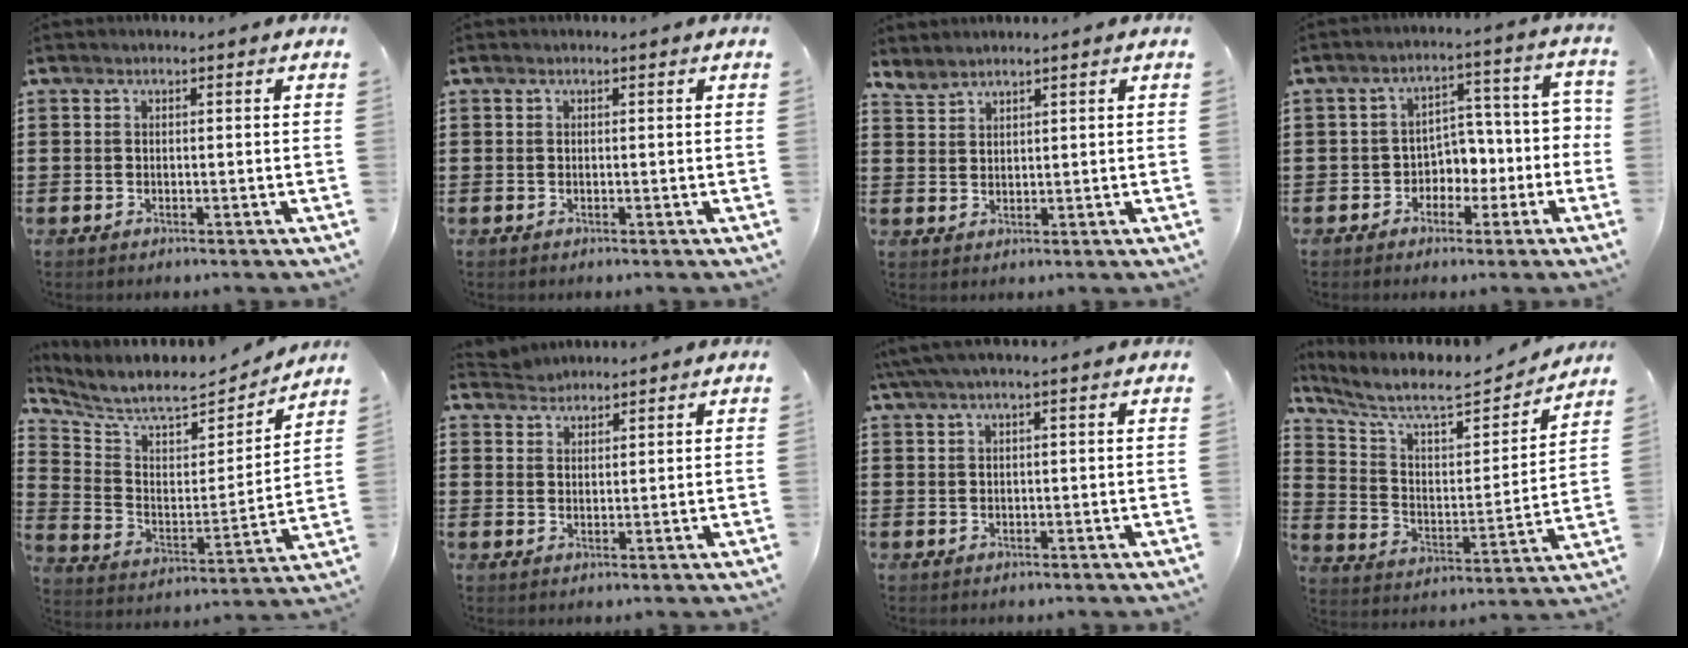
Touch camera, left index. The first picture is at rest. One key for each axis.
{"total": 0.0}
{"total": 2.0, "fx": 2.0, "fy": 0.2, "fz": 0.2, "tx": -0.009, "ty": -0.002, "tz": 0.041}
{"total": 4.5, "fx": -1.6, "fy": 4.0, "fz": 1.3, "tx": -0.042, "ty": 0.000, "tz": -0.035}
{"total": 7.4, "fx": 6.8, "fy": 1.6, "fz": 2.4, "tx": -0.084, "ty": -0.049, "tz": 0.114}
{"total": 2.3, "fx": 2.2, "fy": 0.3, "fz": -0.4, "tx": 0.001, "ty": -0.001, "tz": 0.045}
{"total": 1.8, "fx": 0.6, "fy": 0.0, "fz": 1.7, "tx": -0.038, "ty": -0.005, "tz": 0.009}
{"total": 8.1, "fx": 7.2, "fy": 1.2, "fz": 3.6, "tx": -0.104, "ty": -0.051, "tz": 0.121}